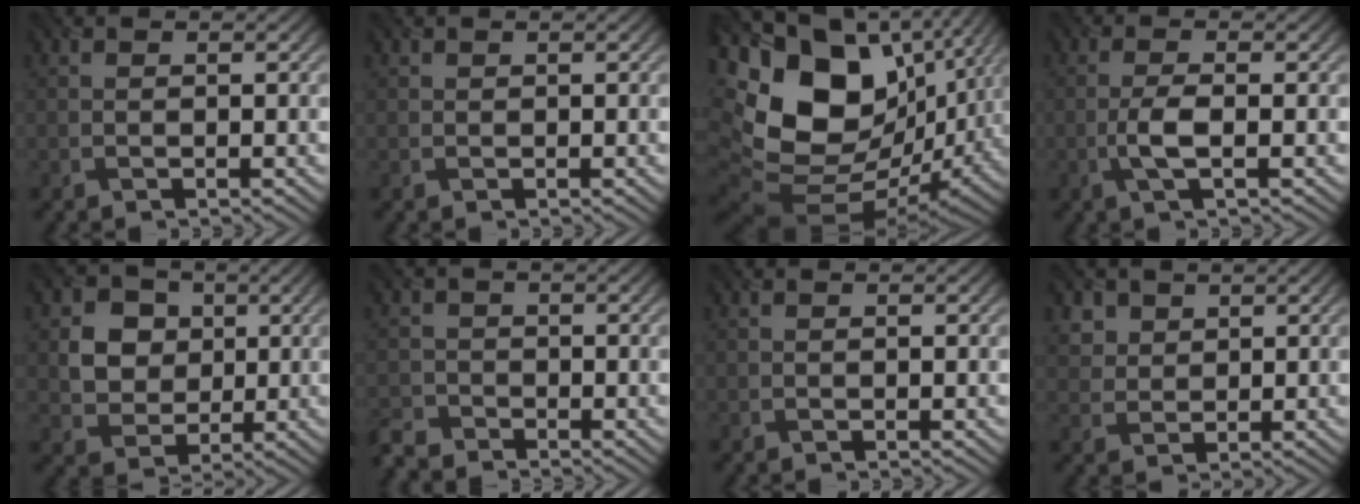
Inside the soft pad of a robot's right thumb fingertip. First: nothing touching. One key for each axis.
{"total": 0.0}
{"total": 21.8, "fx": 3.3, "fy": 14.6, "fz": 15.9, "tx": -0.338, "ty": -0.019, "tz": 0.108}
{"total": 3.3, "fx": -0.9, "fy": 0.8, "fz": 3.0, "tx": -0.067, "ty": 0.004, "tz": -0.024}
{"total": 6.2, "fx": 1.4, "fy": 5.4, "fz": 2.7, "tx": -0.078, "ty": -0.003, "tz": 0.015}
{"total": 3.3, "fx": -2.9, "fy": 1.4, "fz": 0.5, "tx": -0.015, "ty": -0.007, "tz": -0.071}
{"total": 0.0}
{"total": 3.3, "fx": 2.0, "fy": 2.4, "fz": 1.0, "tx": -0.040, "ty": -0.007, "tz": 0.052}